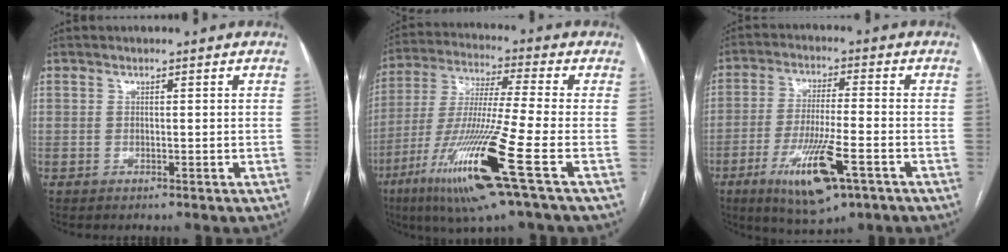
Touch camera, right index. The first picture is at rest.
{"total": 17.7, "force": [-7.6, -0.8, 16.0], "torque": [-0.340, -0.038, -0.144]}
{"total": 12.2, "force": [-5.7, 2.2, 10.5], "torque": [-0.199, -0.022, -0.090]}